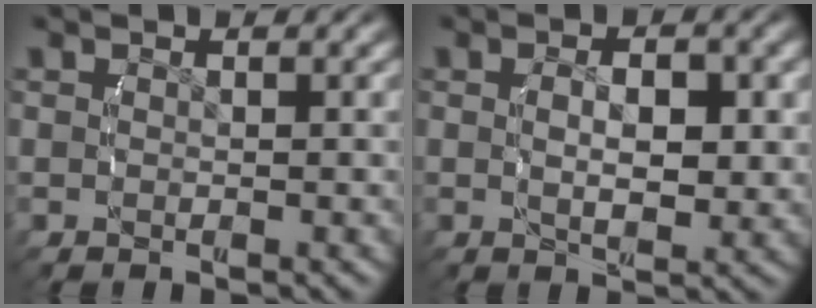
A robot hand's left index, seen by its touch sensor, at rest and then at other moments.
{"total": 3.8, "force": [0.3, 1.9, 3.2], "torque": [-0.044, -0.001, 0.002]}